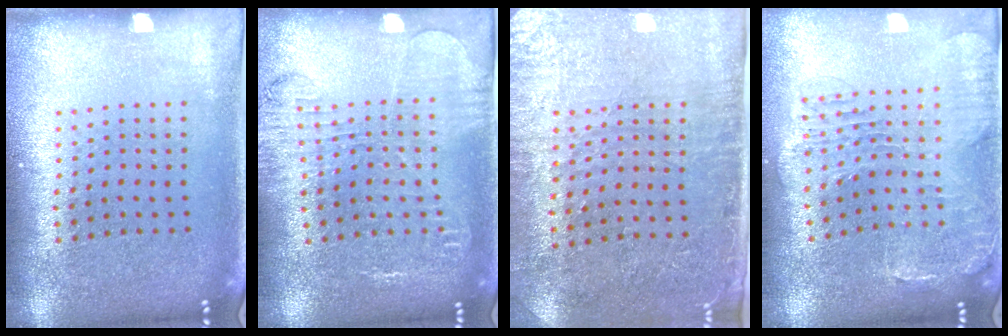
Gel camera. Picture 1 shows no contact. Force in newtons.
{"total": 1.8, "press": 1.8, "slide": 0.4}
{"total": 3.0, "press": 2.6, "slide": 1.4}
{"total": 1.5, "press": 1.4, "slide": 0.4}